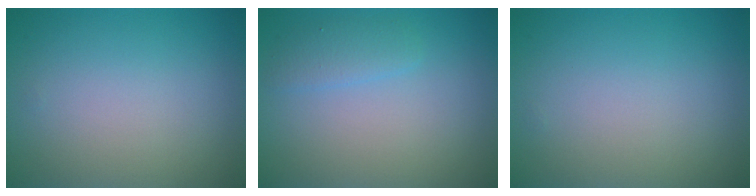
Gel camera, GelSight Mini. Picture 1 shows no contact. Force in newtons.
{"total": 1.6, "press": 1.6, "slide": 0.1}
{"total": 0.0}